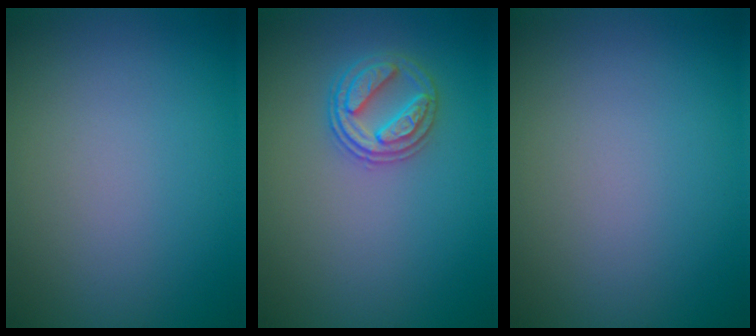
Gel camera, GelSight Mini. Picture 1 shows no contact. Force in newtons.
{"total": 2.7, "press": 2.6, "slide": 0.3}
{"total": 0.0}